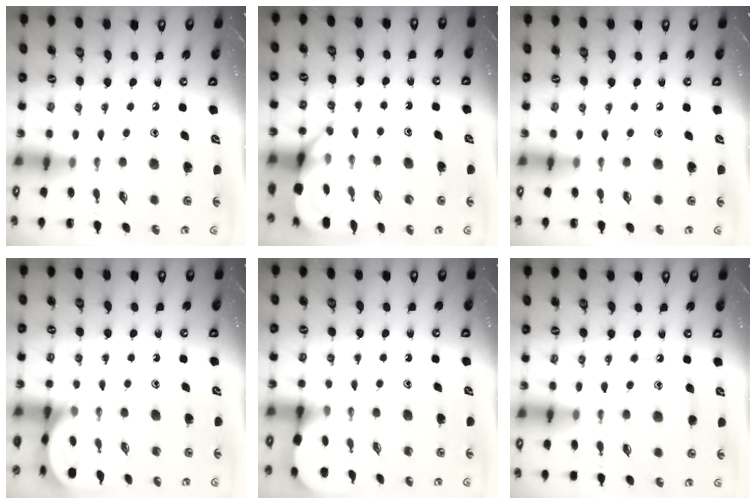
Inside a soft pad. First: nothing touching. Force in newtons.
{"total": 3.9, "press": 3.9, "slide": 0.3}
{"total": 0.0}
{"total": 4.7, "press": 4.6, "slide": 0.3}
{"total": 2.6, "press": 2.6, "slide": 0.2}
{"total": 8.5, "press": 8.5, "slide": 0.9}